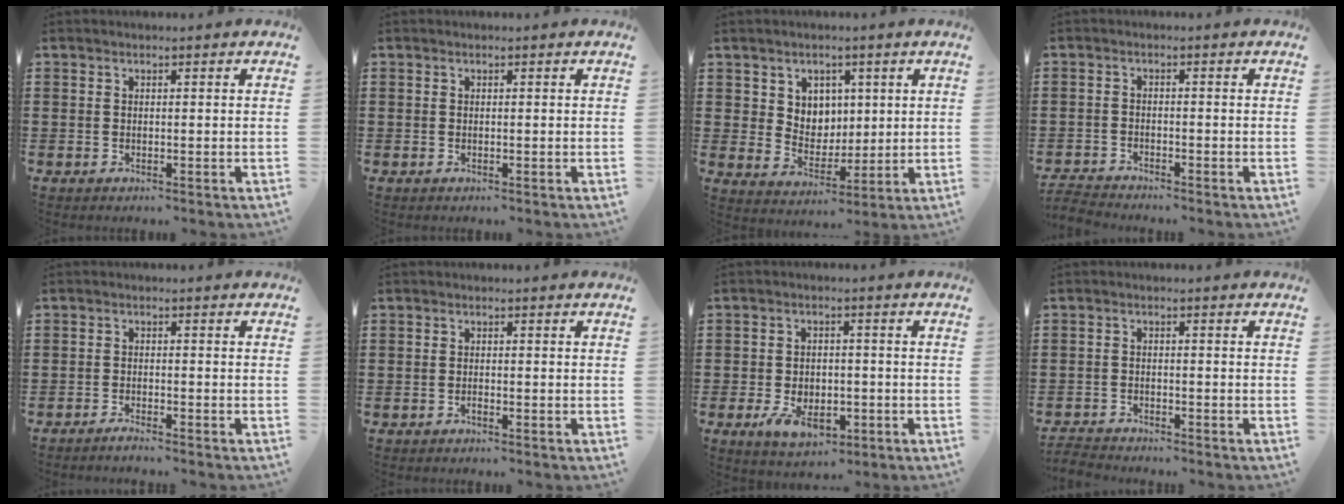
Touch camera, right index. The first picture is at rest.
{"total": 0.0}
{"total": 5.2, "force": [2.6, 4.4, 0.6], "torque": [-0.030, 0.001, 0.046]}
{"total": 2.4, "force": [-2.4, 0.1, -0.1], "torque": [-0.012, -0.004, -0.054]}
{"total": 1.4, "force": [-1.4, -0.1, 0.2], "torque": [-0.005, 0.001, -0.027]}
{"total": 0.5, "force": [-0.5, 0.0, 0.2], "torque": [-0.006, -0.002, -0.009]}
{"total": 5.6, "force": [-2.2, 3.4, 3.9], "torque": [-0.076, -0.001, -0.044]}
{"total": 1.9, "force": [-1.9, 0.2, -0.2], "torque": [-0.004, 0.002, -0.042]}